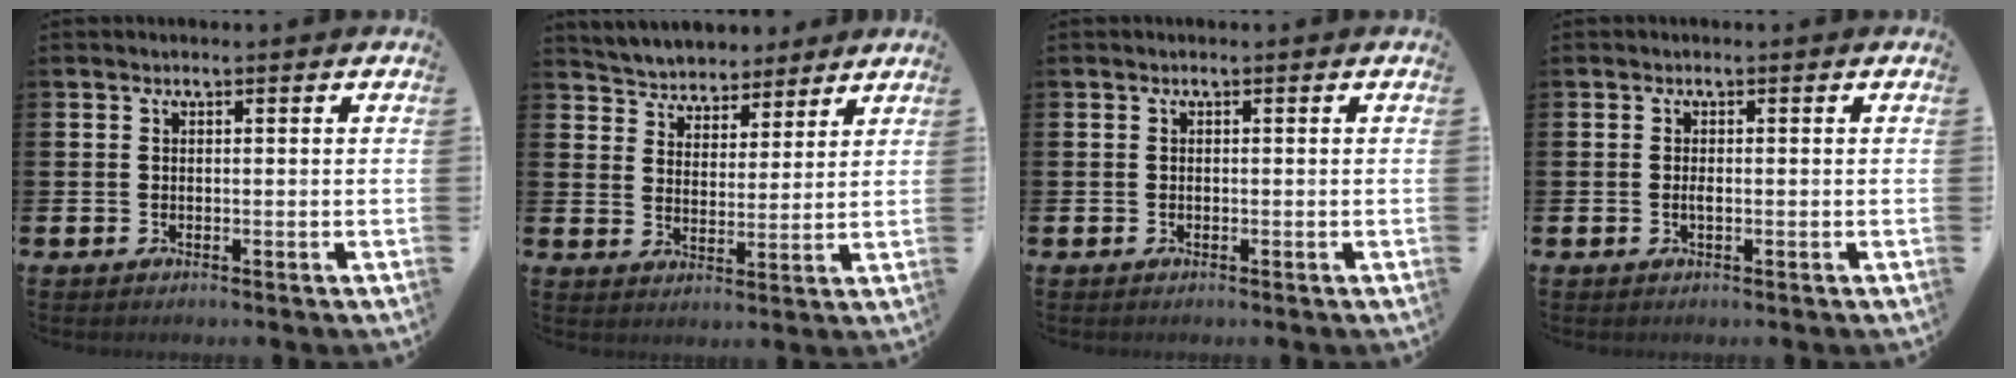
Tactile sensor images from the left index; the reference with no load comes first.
{"total": 5.0, "force": [4.7, 1.3, -0.9], "torque": [-0.011, -0.034, 0.083]}
{"total": 0.0}
{"total": 0.9, "force": [-0.1, 0.3, 0.8], "torque": [-0.013, -0.003, -0.003]}